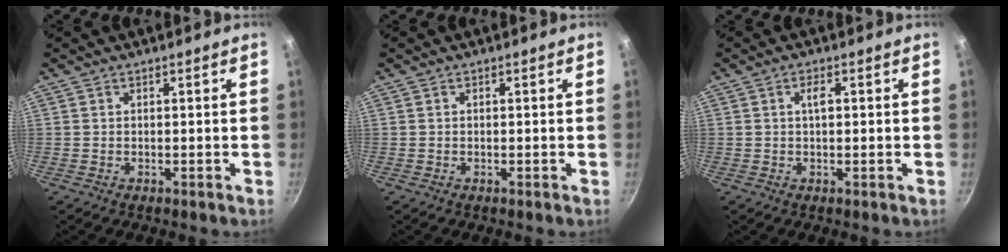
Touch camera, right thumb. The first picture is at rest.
{"total": 0.0}
{"total": 2.2, "force": [0.3, 0.9, 2.0], "torque": [-0.035, 0.005, 0.003]}